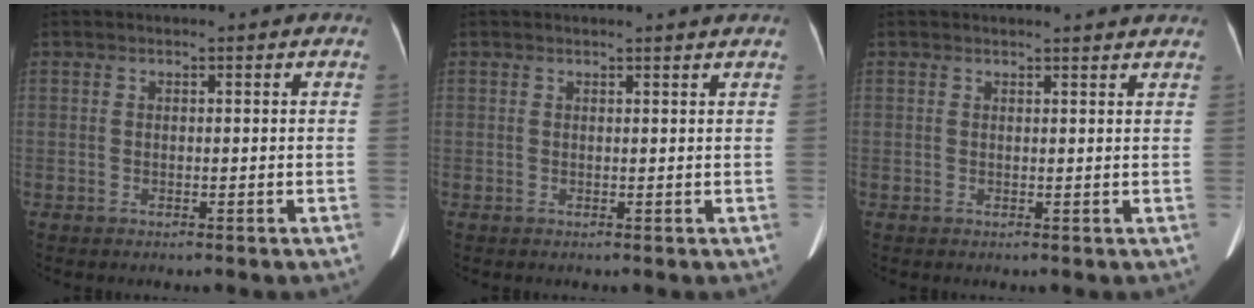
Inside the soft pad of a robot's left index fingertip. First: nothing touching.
{"total": 1.5, "force": [1.4, -0.4, 0.3], "torque": [-0.015, -0.004, 0.015]}
{"total": 4.0, "force": [3.9, 0.3, 1.0], "torque": [-0.018, 0.007, 0.035]}